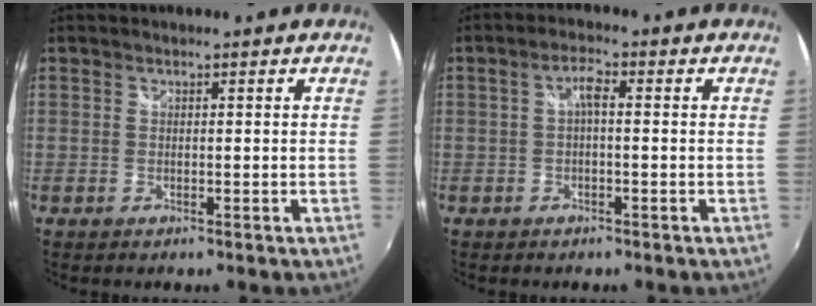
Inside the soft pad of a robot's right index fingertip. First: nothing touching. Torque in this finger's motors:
{"motor_torque": [0.40, -0.03, 0.22, 0.06]}